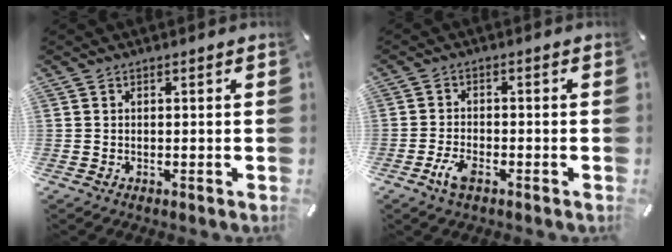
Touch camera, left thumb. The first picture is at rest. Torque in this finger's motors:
{"motor_torque": [-0.01, 0.05, 0.00, 0.00, 0.01]}